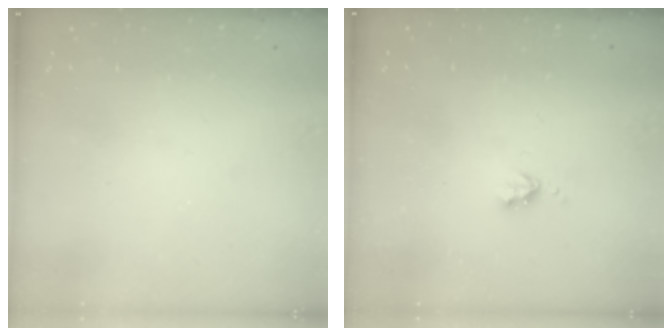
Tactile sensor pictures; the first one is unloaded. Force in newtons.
{"total": 3.3, "press": 3.3, "slide": 0.5}